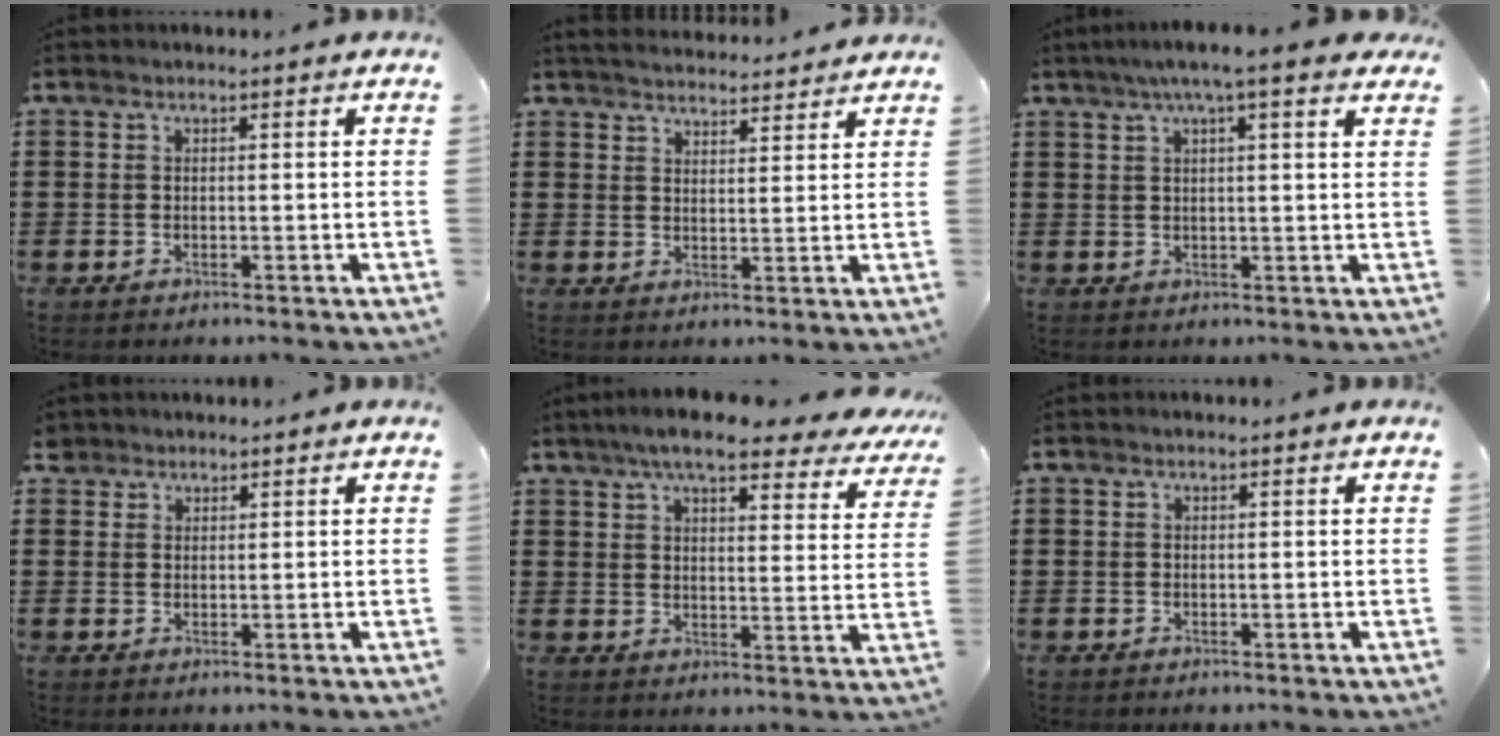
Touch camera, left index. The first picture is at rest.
{"total": 3.7, "force": [3.6, 0.2, 0.5], "torque": [-0.021, -0.011, 0.066]}
{"total": 5.1, "force": [3.4, 0.3, 3.8], "torque": [-0.083, 0.001, 0.059]}
{"total": 1.8, "force": [1.5, 1.0, 0.2], "torque": [-0.009, 0.005, 0.029]}
{"total": 8.0, "force": [6.8, 0.8, 4.2], "torque": [-0.095, -0.021, 0.118]}
{"total": 0.0}